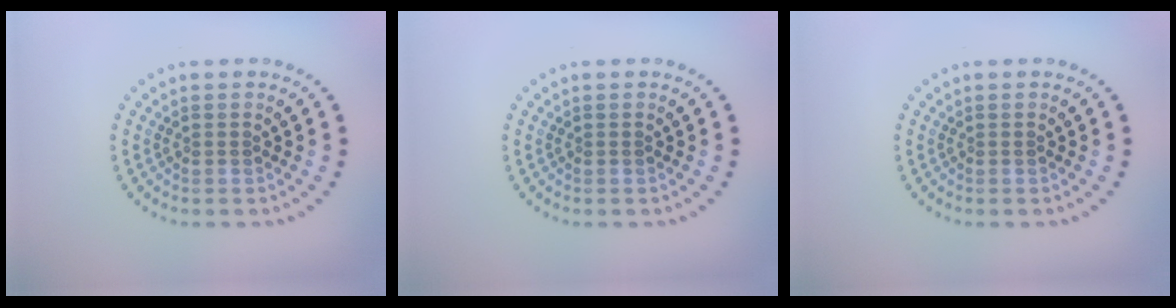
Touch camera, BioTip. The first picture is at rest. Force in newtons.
{"total": 0.0}
{"total": 0.0}